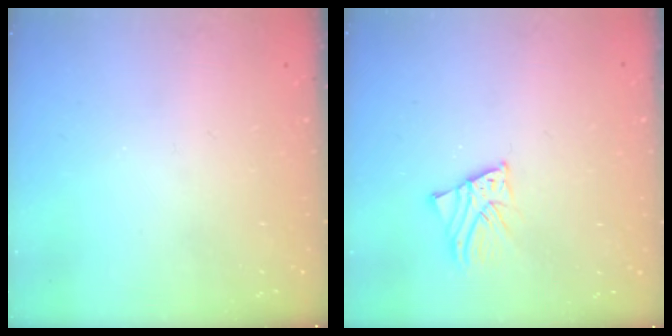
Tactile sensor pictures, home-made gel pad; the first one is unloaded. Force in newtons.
{"total": 2.3, "press": 2.3, "slide": 0.3}